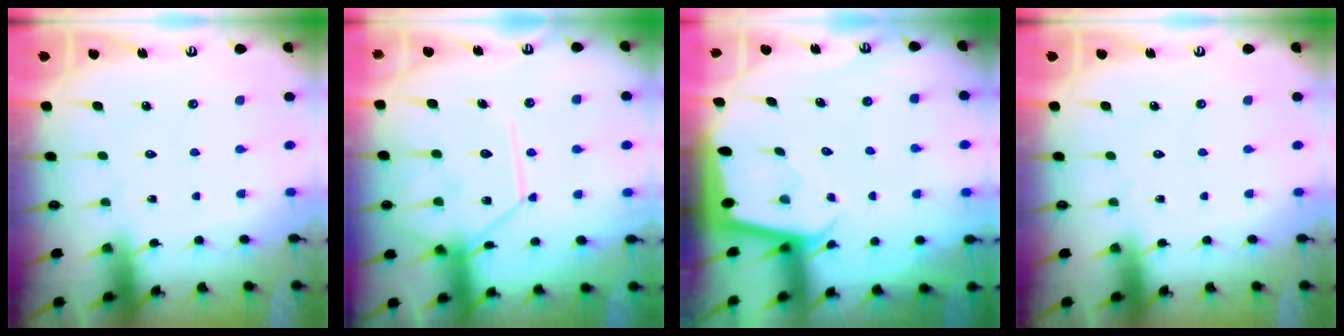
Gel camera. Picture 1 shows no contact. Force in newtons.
{"total": 12.4, "press": 12.4, "slide": 1.3}
{"total": 1.9, "press": 1.9, "slide": 0.1}
{"total": 0.0}